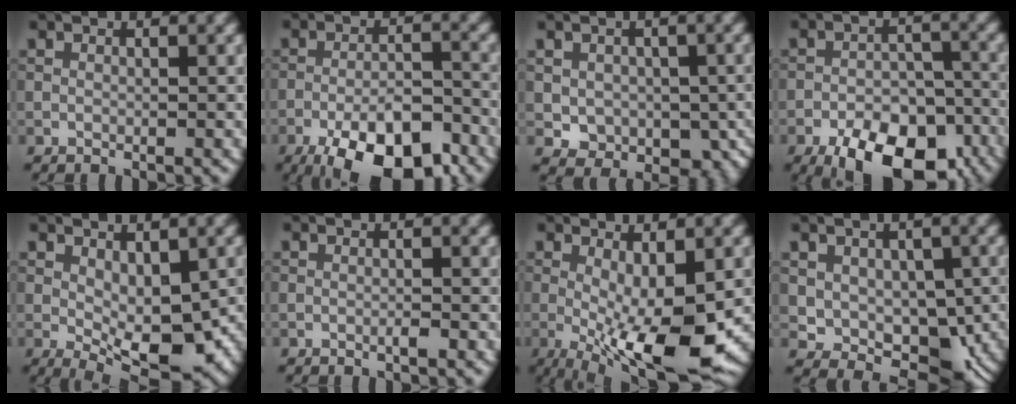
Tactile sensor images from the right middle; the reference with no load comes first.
{"total": 10.6, "force": [-6.9, 3.8, 7.1], "torque": [-0.111, -0.003, -0.116]}
{"total": 7.7, "force": [-1.1, 6.4, 4.0], "torque": [-0.046, -0.026, -0.005]}
{"total": 11.4, "force": [-7.2, 5.2, 7.0], "torque": [-0.104, -0.012, -0.105]}
{"total": 6.7, "force": [-1.0, 3.1, 5.9], "torque": [-0.098, -0.007, -0.008]}
{"total": 0.7, "force": [-0.3, 0.0, 0.6], "torque": [-0.011, -0.001, -0.008]}
{"total": 9.9, "force": [-2.6, 2.8, 9.2], "torque": [-0.166, -0.026, -0.036]}
{"total": 7.0, "force": [-0.2, 5.5, 4.3], "torque": [-0.045, -0.013, 0.009]}